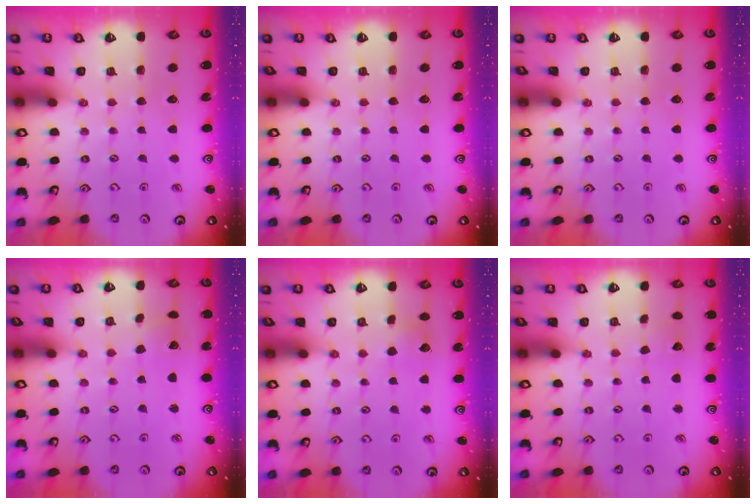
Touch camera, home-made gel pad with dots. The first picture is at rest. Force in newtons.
{"total": 0.0}
{"total": 0.0}
{"total": 2.0, "press": 2.0, "slide": 0.3}
{"total": 3.4, "press": 3.4, "slide": 0.4}
{"total": 2.7, "press": 2.7, "slide": 0.3}